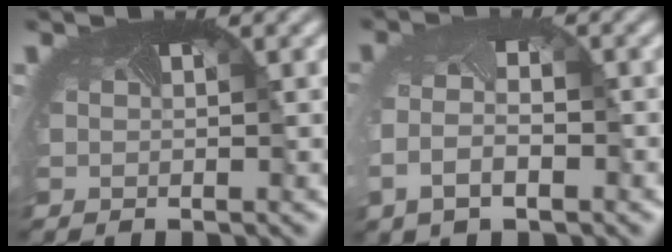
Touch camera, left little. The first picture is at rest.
{"total": 3.7, "force": [-1.1, 2.2, 2.7], "torque": [-0.077, -0.010, -0.024]}